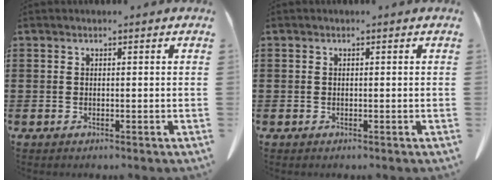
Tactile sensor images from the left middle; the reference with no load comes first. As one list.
[{"total": 0.0}]